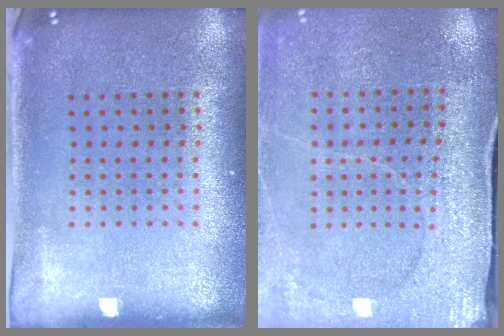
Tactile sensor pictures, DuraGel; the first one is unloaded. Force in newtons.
{"total": 2.9, "press": 2.9, "slide": 0.4}